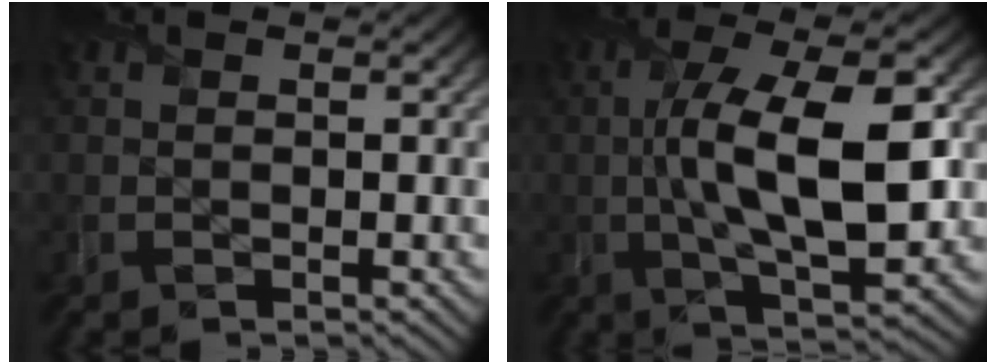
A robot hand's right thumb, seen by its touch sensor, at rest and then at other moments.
{"total": 13.1, "force": [-0.3, 5.0, 12.1], "torque": [-0.218, -0.001, -0.005]}